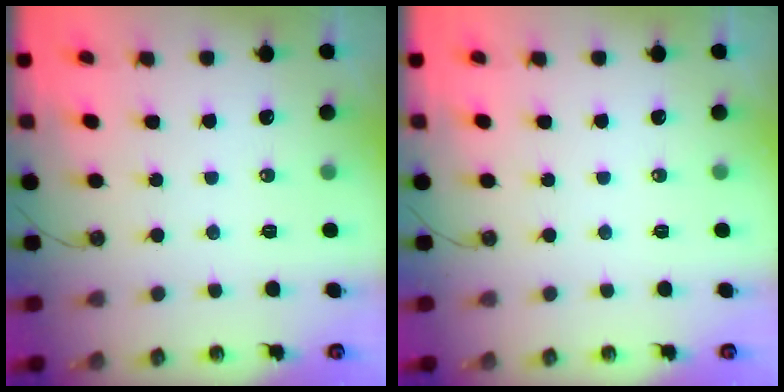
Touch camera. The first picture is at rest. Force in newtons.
{"total": 0.0}